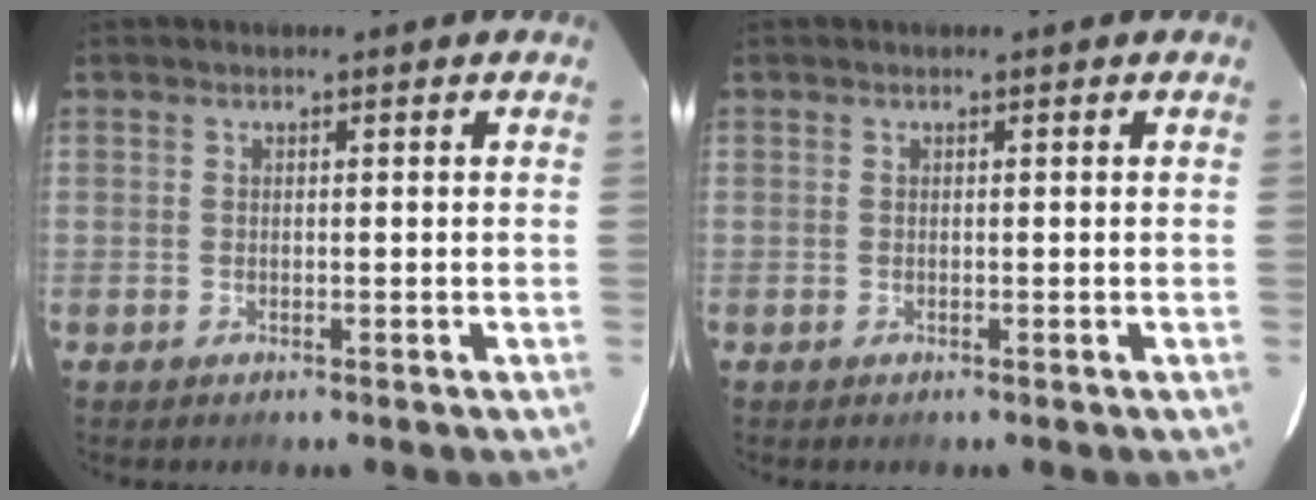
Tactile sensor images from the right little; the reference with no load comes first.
{"total": 0.0}